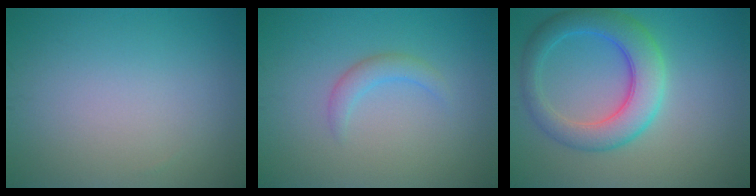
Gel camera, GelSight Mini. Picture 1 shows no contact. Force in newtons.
{"total": 1.7, "press": 1.7, "slide": 0.3}
{"total": 6.2, "press": 6.2, "slide": 0.1}